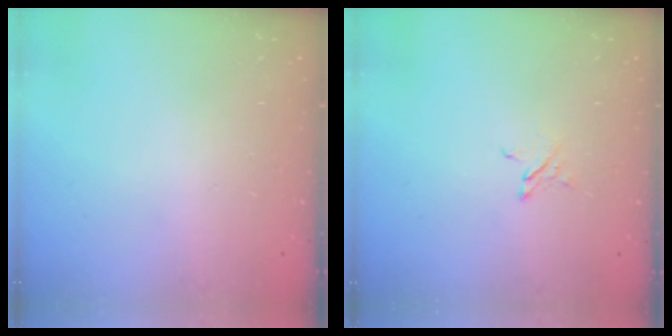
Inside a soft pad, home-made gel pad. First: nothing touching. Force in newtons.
{"total": 2.7, "press": 2.7, "slide": 0.3}